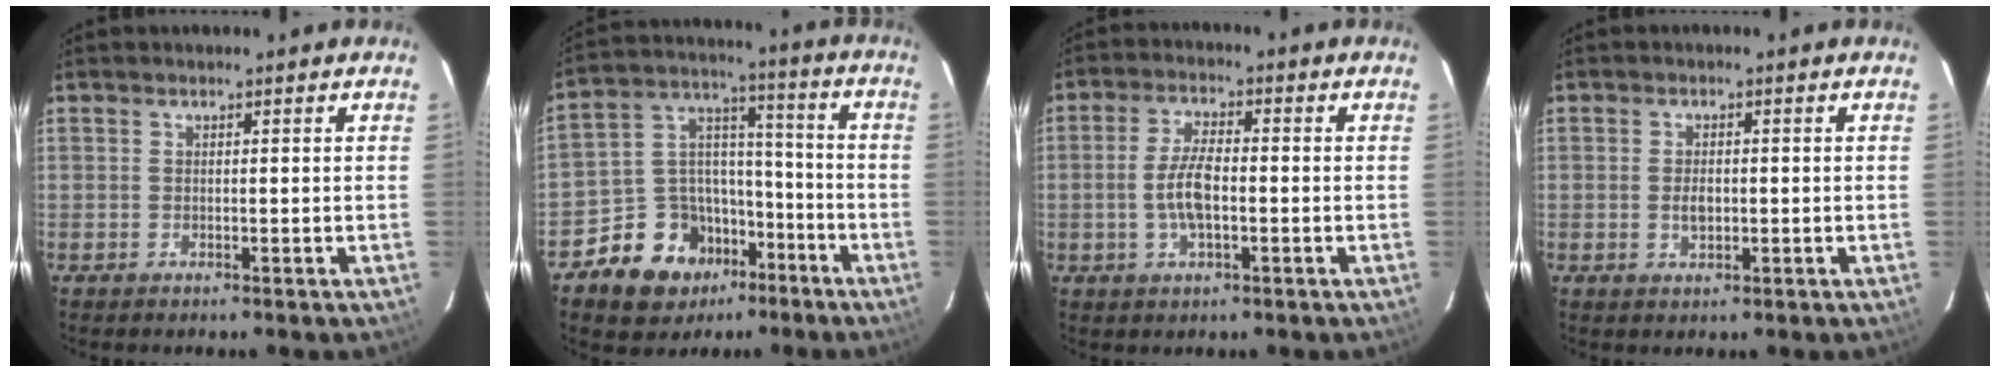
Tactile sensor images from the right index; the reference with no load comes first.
{"total": 13.9, "force": [-8.6, 10.1, 4.3], "torque": [-0.099, 0.057, -0.130]}
{"total": 6.3, "force": [-1.3, 2.4, 5.7], "torque": [-0.117, 0.004, -0.024]}
{"total": 2.5, "force": [-0.4, 1.6, 1.9], "torque": [-0.032, 0.001, -0.005]}